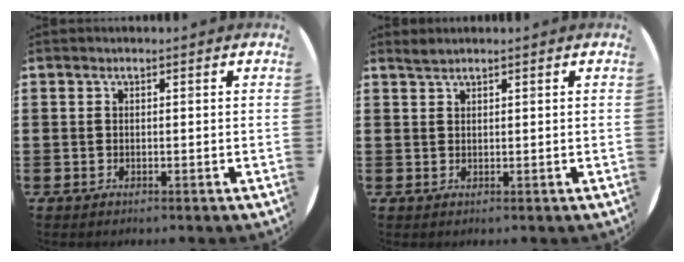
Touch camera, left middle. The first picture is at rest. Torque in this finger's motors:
{"motor_torque": [0.16, -0.16, -0.01, 0.00]}